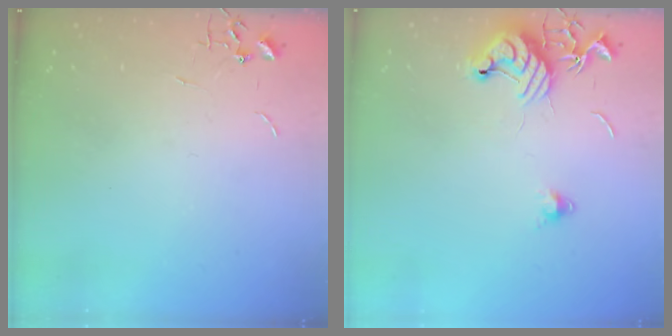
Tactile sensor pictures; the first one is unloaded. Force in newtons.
{"total": 11.3, "press": 11.2, "slide": 1.1}